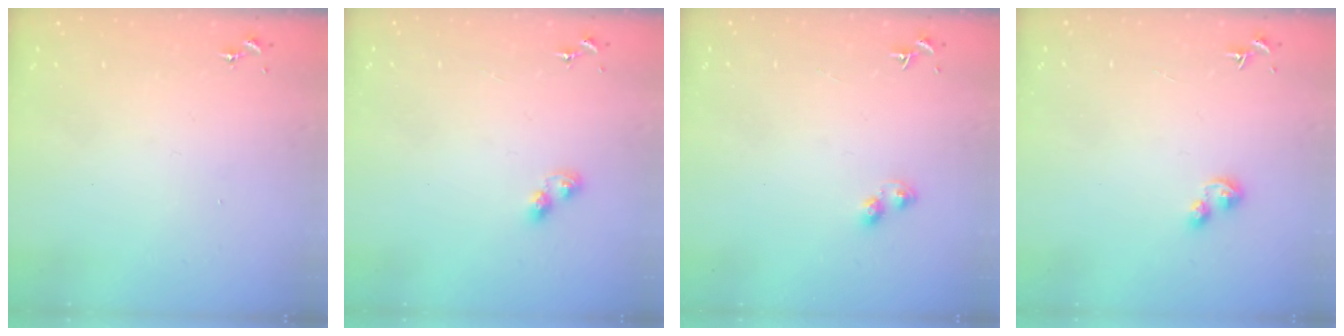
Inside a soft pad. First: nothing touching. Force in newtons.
{"total": 3.7, "press": 3.7, "slide": 0.4}
{"total": 3.6, "press": 3.6, "slide": 0.5}
{"total": 4.5, "press": 4.3, "slide": 1.1}